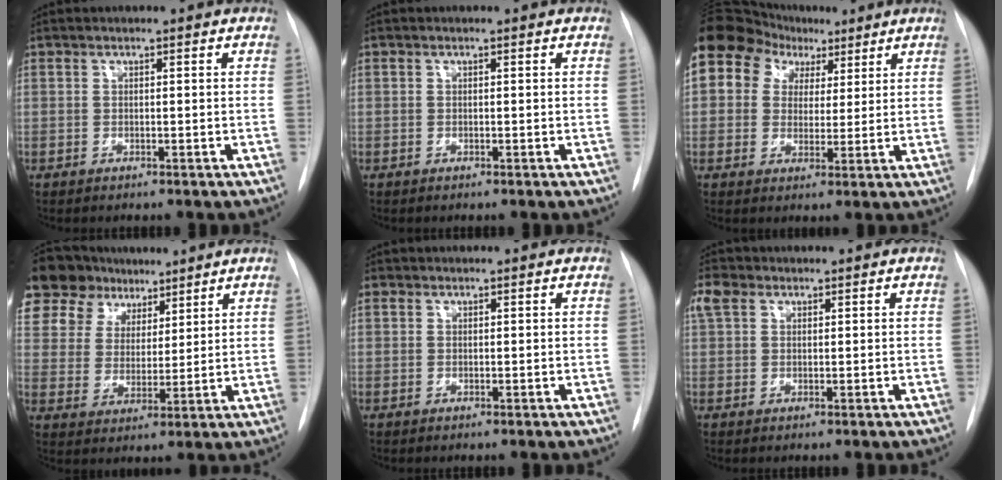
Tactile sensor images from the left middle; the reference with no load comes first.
{"total": 0.0}
{"total": 18.8, "force": [9.1, 14.8, 7.2], "torque": [-0.191, 0.090, 0.173]}
{"total": 16.1, "force": [12.3, 9.1, 5.1], "torque": [-0.120, 0.055, 0.222]}
{"total": 0.8, "force": [0.5, 0.6, 0.1], "torque": [0.005, 0.005, 0.005]}
{"total": 3.4, "force": [1.8, 2.3, 1.6], "torque": [-0.044, 0.016, 0.038]}